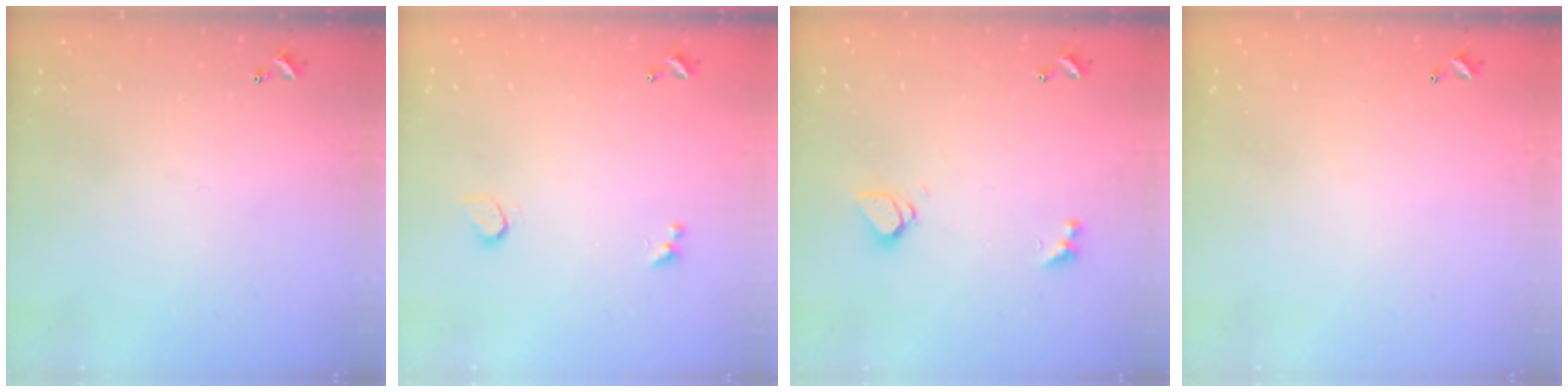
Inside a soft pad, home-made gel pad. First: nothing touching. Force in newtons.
{"total": 0.9, "press": 0.8, "slide": 0.4}
{"total": 1.6, "press": 1.5, "slide": 0.4}
{"total": 2.9, "press": 2.9, "slide": 0.1}